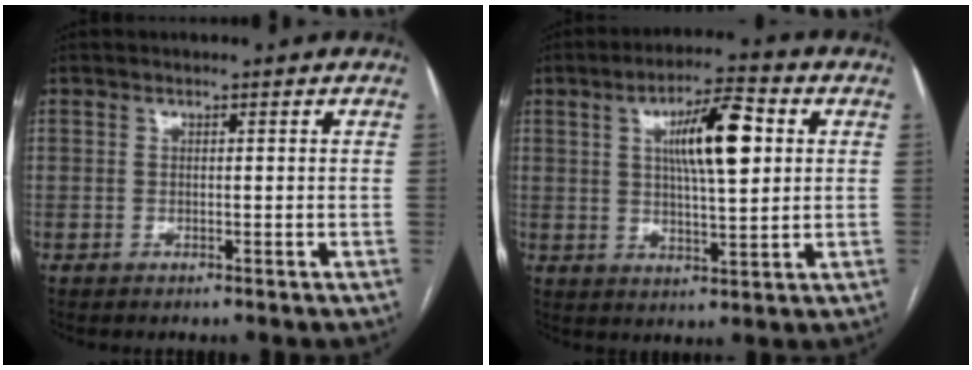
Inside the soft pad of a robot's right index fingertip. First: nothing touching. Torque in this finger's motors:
{"motor_torque": [0.45, 0.05, 0.59, 0.14]}